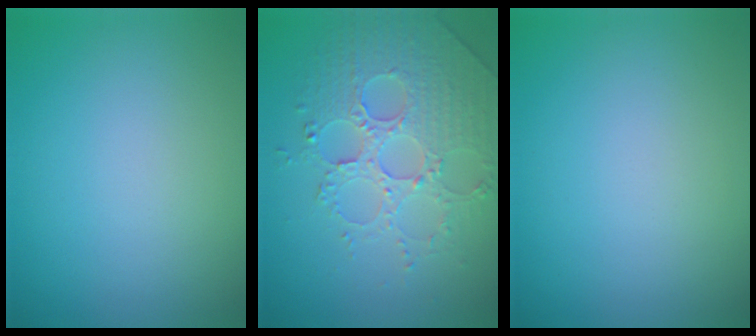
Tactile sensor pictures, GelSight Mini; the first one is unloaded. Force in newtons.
{"total": 4.2, "press": 4.0, "slide": 1.3}
{"total": 0.0}